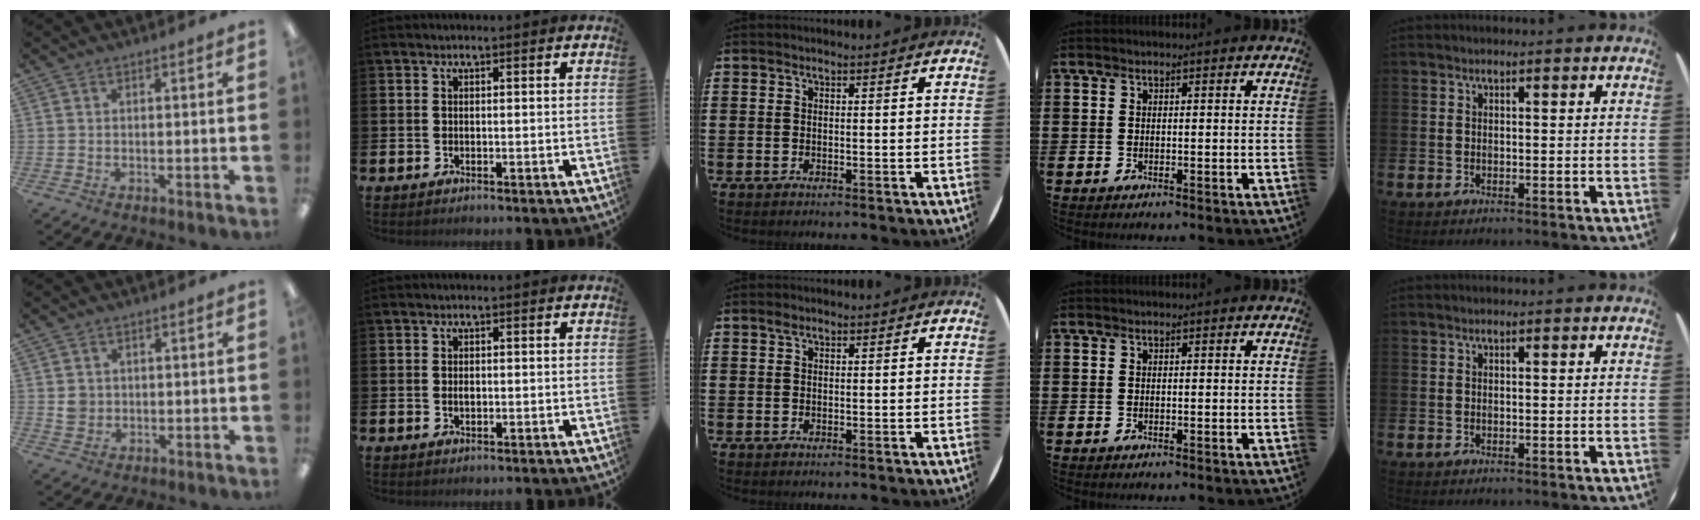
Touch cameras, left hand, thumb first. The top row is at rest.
{"thumb": {"total": 3.0, "force": [0.7, 2.8, 1.0], "torque": [-0.014, 0.002, 0.011]}, "index": {"total": 0.9, "force": [0.0, 0.5, 0.7], "torque": [-0.008, 0.000, -0.002]}, "middle": {"total": 0.6, "force": [0.4, 0.4, 0.3], "torque": [0.001, -0.001, 0.007]}}